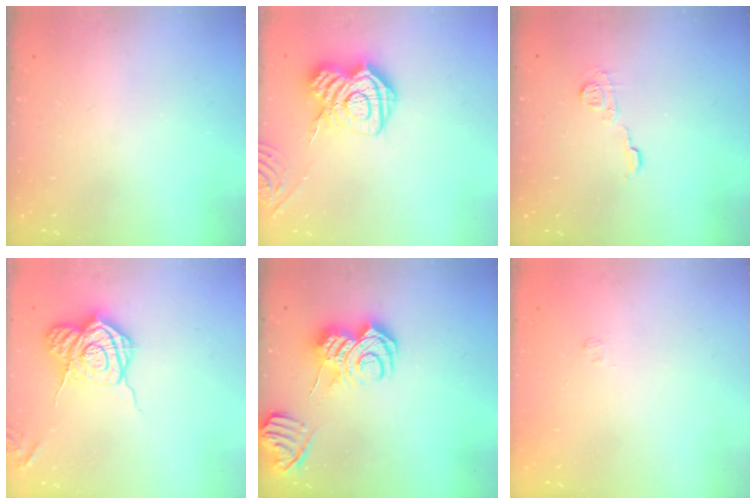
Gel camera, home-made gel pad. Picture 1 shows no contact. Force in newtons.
{"total": 13.3, "press": 13.3, "slide": 0.8}
{"total": 7.3, "press": 7.3, "slide": 0.1}
{"total": 14.2, "press": 14.1, "slide": 0.8}
{"total": 11.2, "press": 11.2, "slide": 1.3}
{"total": 1.7, "press": 1.2, "slide": 1.1}